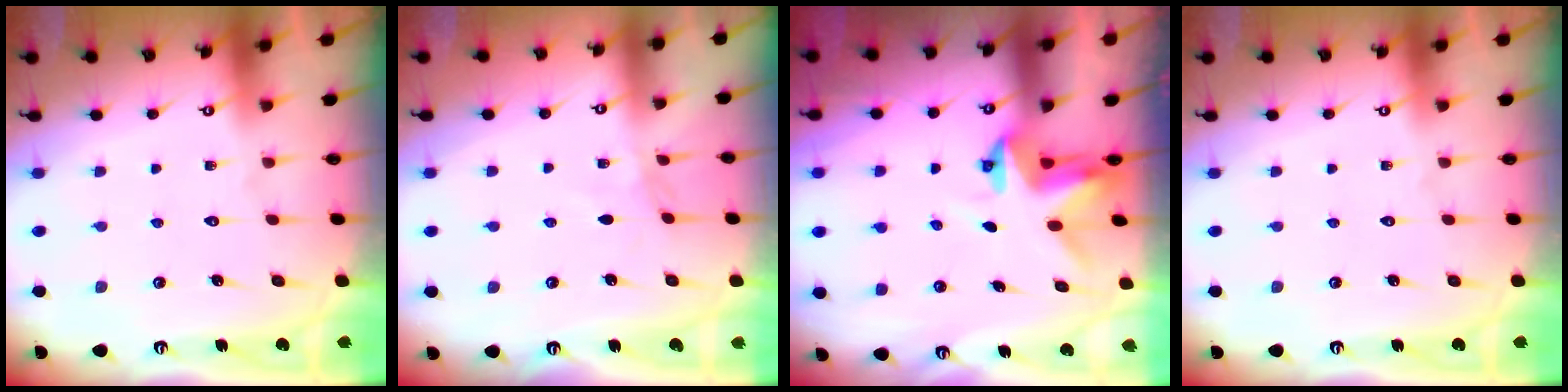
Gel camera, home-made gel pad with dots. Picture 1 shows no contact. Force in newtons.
{"total": 2.7, "press": 2.7, "slide": 0.4}
{"total": 3.8, "press": 3.8, "slide": 0.2}
{"total": 0.0}